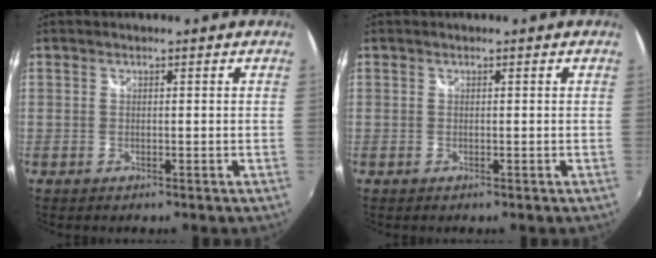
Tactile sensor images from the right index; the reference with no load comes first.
{"total": 0.0}